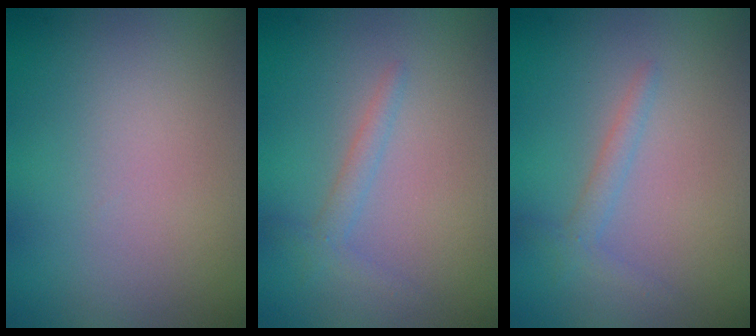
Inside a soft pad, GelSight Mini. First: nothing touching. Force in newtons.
{"total": 1.4, "press": 1.4, "slide": 0.1}
{"total": 1.4, "press": 1.4, "slide": 0.1}